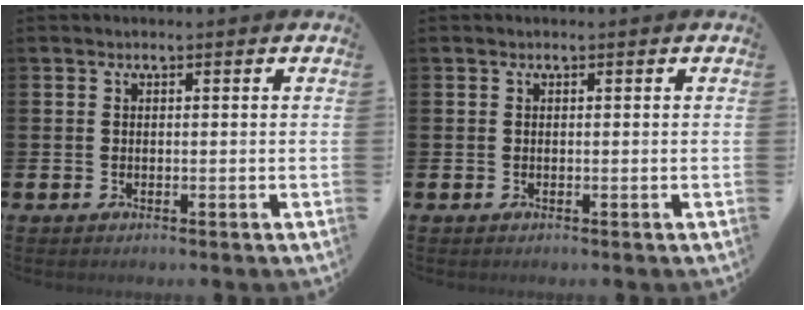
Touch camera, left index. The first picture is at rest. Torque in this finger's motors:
{"motor_torque": [-0.01, 0.01, 0.00, 0.00]}